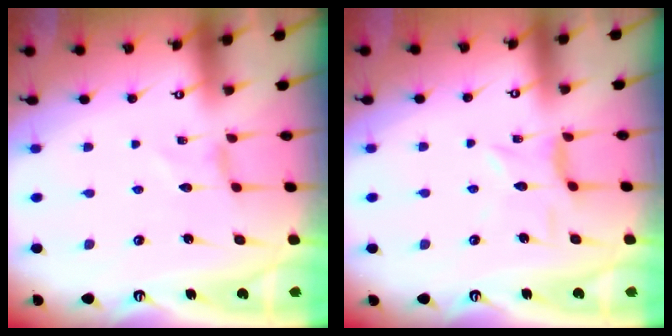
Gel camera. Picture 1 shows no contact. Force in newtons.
{"total": 2.4, "press": 2.4, "slide": 0.1}